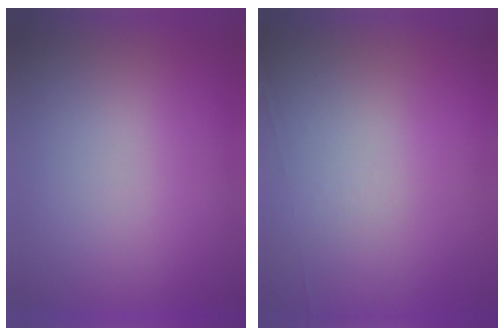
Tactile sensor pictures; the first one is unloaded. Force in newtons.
{"total": 5.9}